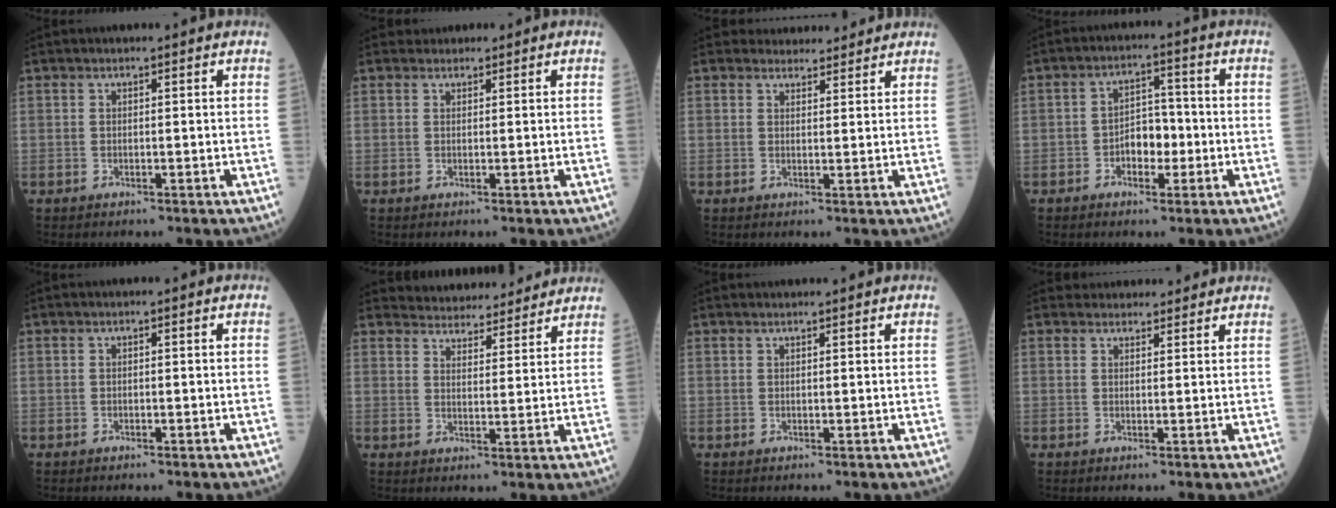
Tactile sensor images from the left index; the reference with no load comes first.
{"total": 1.0, "force": [0.8, 0.6, -0.2], "torque": [0.007, 0.006, 0.005]}
{"total": 4.4, "force": [4.2, 1.4, 0.0], "torque": [0.009, 0.007, 0.049]}
{"total": 4.9, "force": [-1.7, 2.8, 3.6], "torque": [-0.056, 0.011, -0.033]}
{"total": 0.0}
{"total": 11.8, "force": [11.3, 2.6, 1.9], "torque": [-0.014, 0.012, 0.144]}
{"total": 1.6, "force": [1.5, 0.1, 0.2], "torque": [-0.005, 0.011, 0.023]}
{"total": 5.2, "force": [4.9, 1.7, 0.3], "torque": [0.007, 0.016, 0.057]}